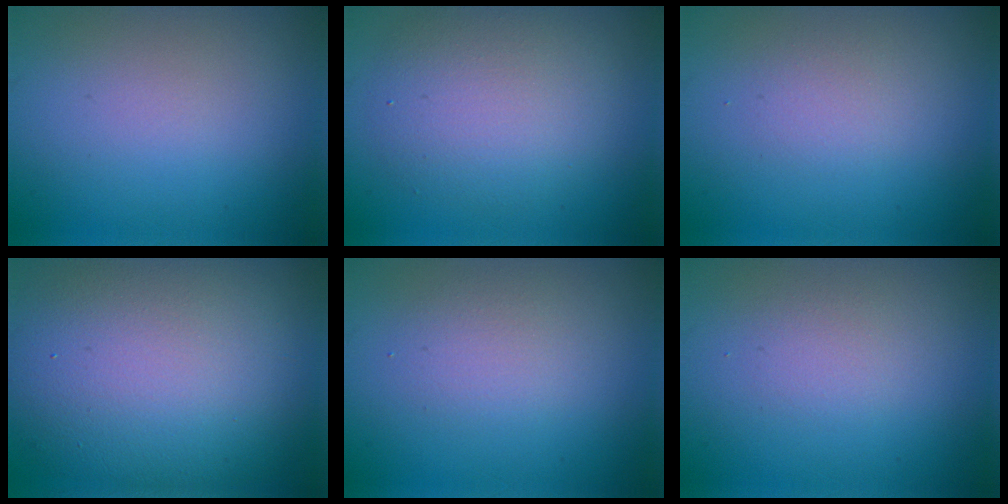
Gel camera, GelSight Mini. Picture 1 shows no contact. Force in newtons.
{"total": 4.9, "press": 4.9, "slide": 0.2}
{"total": 1.3, "press": 1.3, "slide": 0.1}
{"total": 14.9, "press": 14.9, "slide": 1.1}
{"total": 1.8, "press": 1.8, "slide": 0.1}
{"total": 1.2, "press": 1.2, "slide": 0.0}